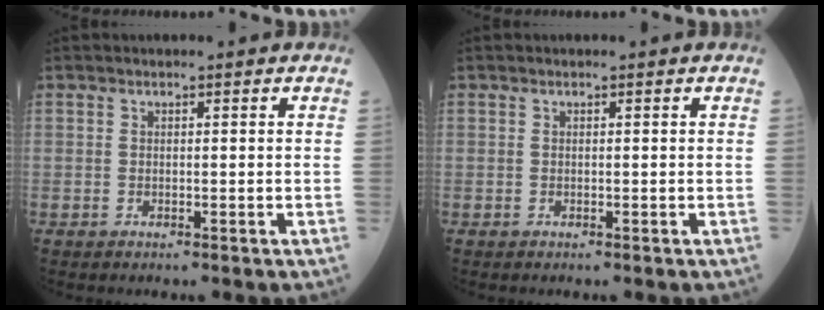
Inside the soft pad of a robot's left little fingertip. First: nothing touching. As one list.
[{"total": 0.0}]